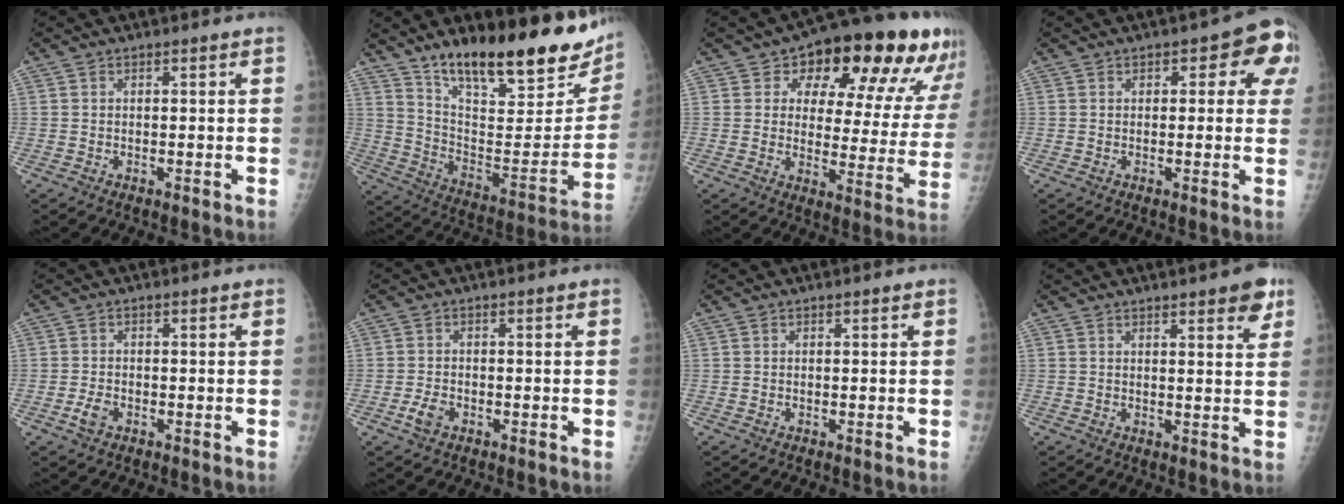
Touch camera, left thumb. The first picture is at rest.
{"total": 28.4, "force": [19.6, 9.2, 18.4], "torque": [-0.244, -0.076, 0.301]}
{"total": 22.0, "force": [12.9, 10.9, 14.1], "torque": [-0.149, -0.038, 0.166]}
{"total": 8.0, "force": [2.6, 4.0, 6.4], "torque": [-0.030, 0.001, 0.018]}
{"total": 2.3, "force": [-1.1, 1.4, 1.5], "torque": [-0.031, 0.003, -0.021]}
{"total": 2.8, "force": [-1.3, 1.7, 1.7], "torque": [-0.036, 0.004, -0.024]}
{"total": 0.0}
{"total": 5.8, "force": [3.6, 1.5, 4.2], "torque": [-0.039, -0.016, 0.042]}